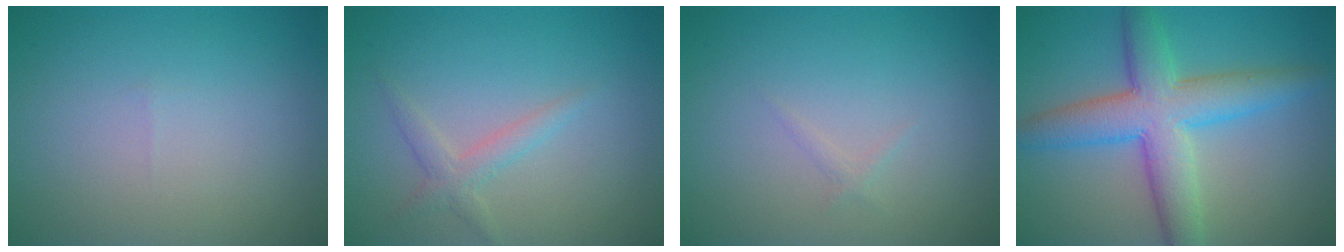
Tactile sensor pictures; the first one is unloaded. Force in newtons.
{"total": 1.8, "press": 1.8, "slide": 0.1}
{"total": 0.5, "press": 0.5, "slide": 0.0}
{"total": 7.3, "press": 7.3, "slide": 0.1}